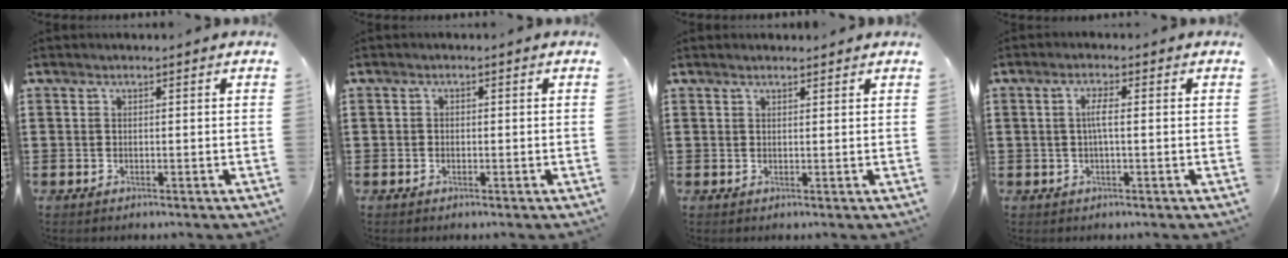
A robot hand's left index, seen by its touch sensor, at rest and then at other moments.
{"total": 0.8, "force": [-0.3, 0.7, 0.3], "torque": [-0.008, 0.001, -0.007]}
{"total": 1.0, "force": [1.0, 0.0, 0.3], "torque": [-0.005, 0.000, 0.019]}
{"total": 2.8, "force": [-0.1, 0.6, 2.7], "torque": [-0.058, -0.002, -0.005]}